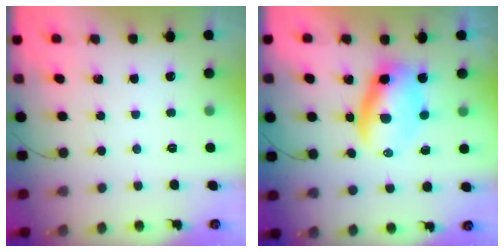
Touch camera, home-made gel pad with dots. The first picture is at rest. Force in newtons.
{"total": 6.9, "press": 6.6, "slide": 2.0}